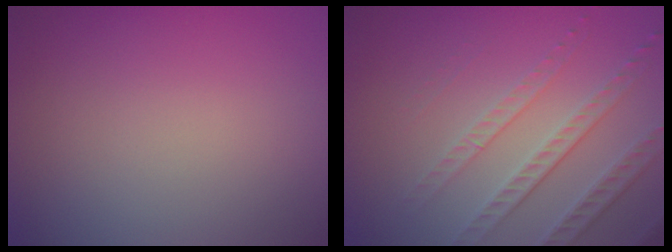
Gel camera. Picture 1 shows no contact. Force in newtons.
{"total": 3.4, "press": 3.2, "slide": 1.3}